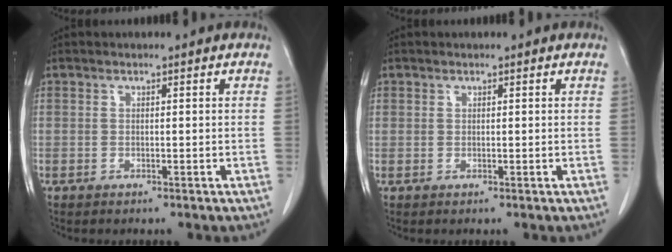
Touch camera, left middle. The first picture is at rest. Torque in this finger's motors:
{"motor_torque": [2.14, 0.00, 0.52, -0.11]}